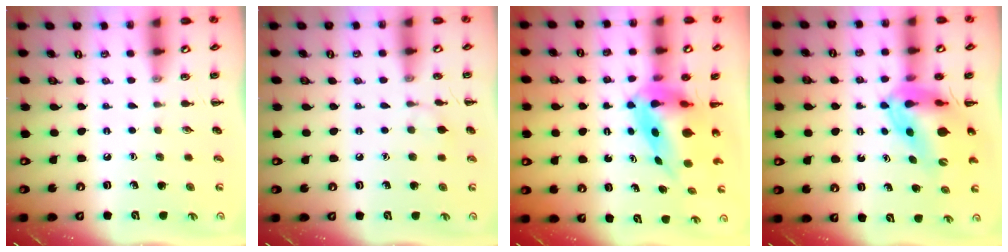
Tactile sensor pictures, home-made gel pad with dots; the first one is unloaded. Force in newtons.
{"total": 5.2, "press": 4.8, "slide": 1.9}
{"total": 8.2, "press": 7.7, "slide": 2.9}
{"total": 12.1, "press": 11.6, "slide": 3.5}